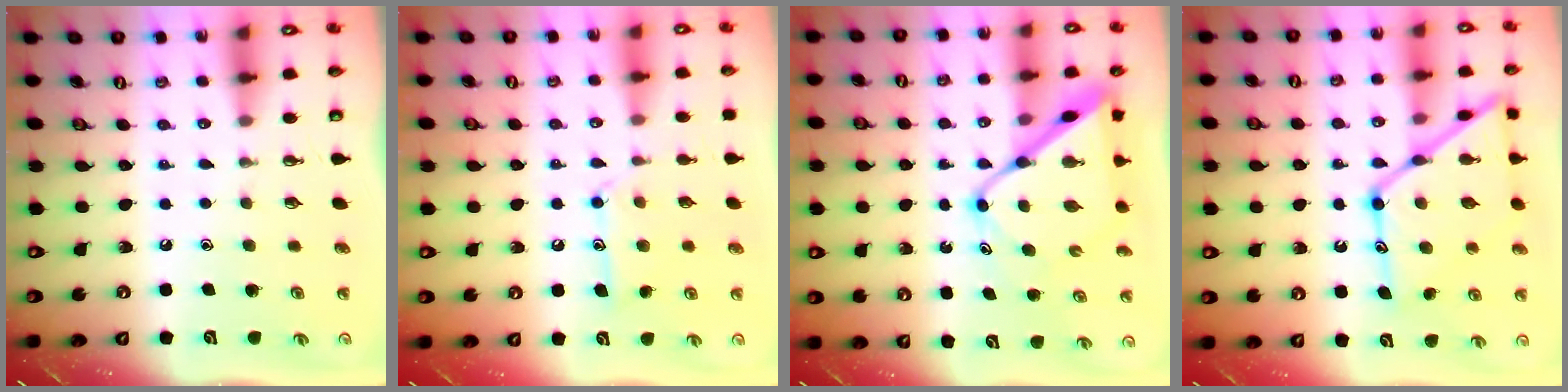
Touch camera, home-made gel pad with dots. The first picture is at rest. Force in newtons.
{"total": 10.8, "press": 10.8, "slide": 0.9}
{"total": 13.8, "press": 13.7, "slide": 1.4}
{"total": 19.7, "press": 19.7, "slide": 1.6}